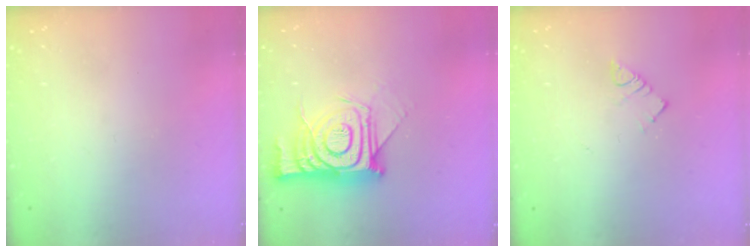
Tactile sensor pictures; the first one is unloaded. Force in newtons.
{"total": 15.2, "press": 15.1, "slide": 1.1}
{"total": 3.9, "press": 3.9, "slide": 0.2}